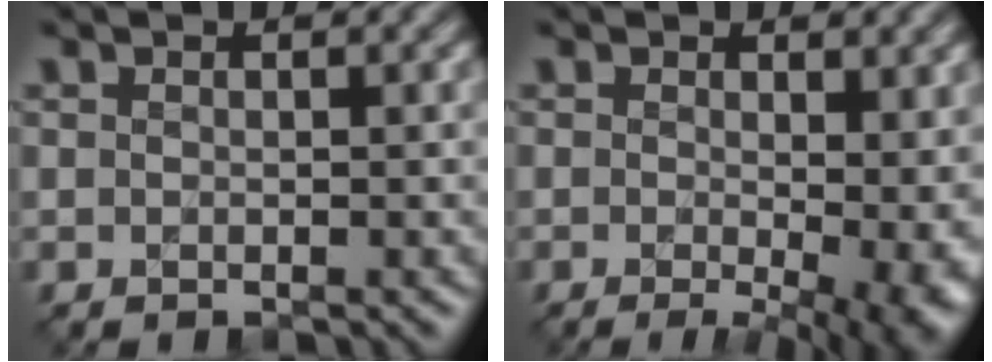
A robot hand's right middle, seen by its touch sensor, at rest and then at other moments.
{"total": 9.7, "force": [-1.1, 4.4, 8.5], "torque": [-0.079, -0.014, -0.002]}